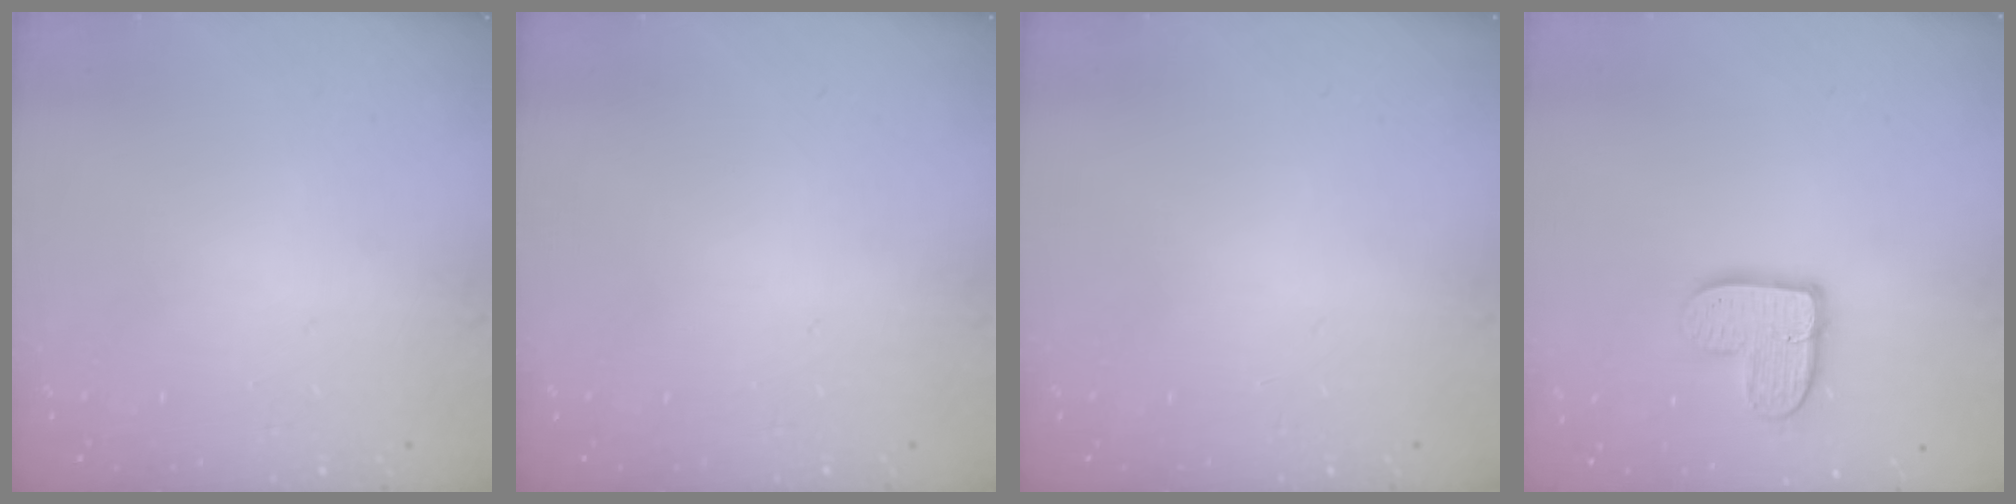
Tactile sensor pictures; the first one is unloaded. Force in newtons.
{"total": 0.0}
{"total": 0.0}
{"total": 11.5, "press": 11.4, "slide": 1.0}